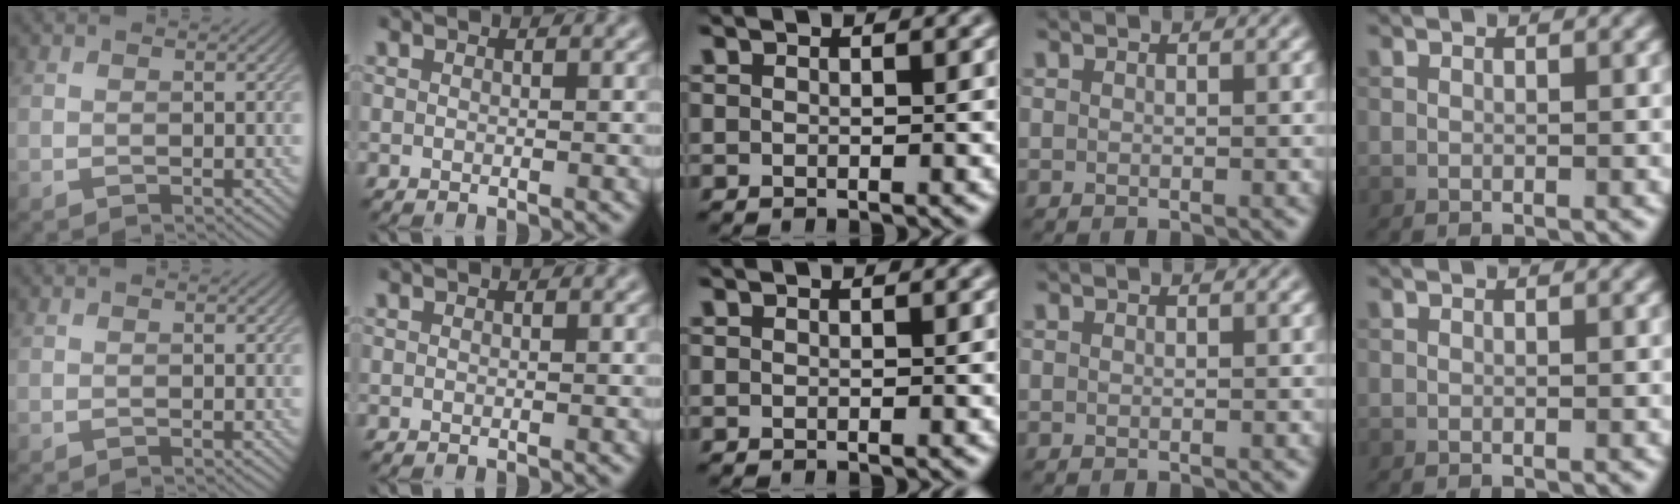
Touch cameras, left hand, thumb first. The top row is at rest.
{}